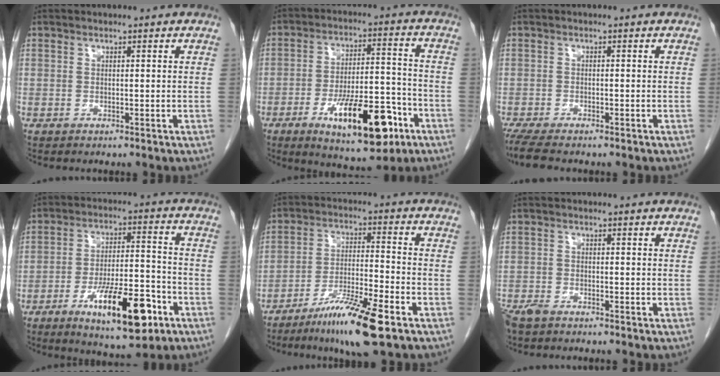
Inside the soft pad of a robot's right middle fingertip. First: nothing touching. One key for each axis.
{"total": 15.3, "fx": -7.3, "fy": 4.6, "fz": 12.6, "tx": -0.198, "ty": 0.003, "tz": -0.106}
{"total": 5.6, "fx": -4.5, "fy": 1.1, "fz": 3.1, "tx": -0.059, "ty": -0.016, "tz": -0.073}
{"total": 13.9, "fx": -6.8, "fy": 3.5, "fz": 11.5, "tx": -0.189, "ty": -0.002, "tz": -0.103}
{"total": 11.3, "fx": -7.3, "fy": 0.3, "fz": 8.7, "tx": -0.161, "ty": -0.029, "tz": -0.128}
{"total": 4.0, "fx": -3.4, "fy": 1.0, "fz": 1.9, "tx": -0.035, "ty": -0.009, "tz": -0.058}